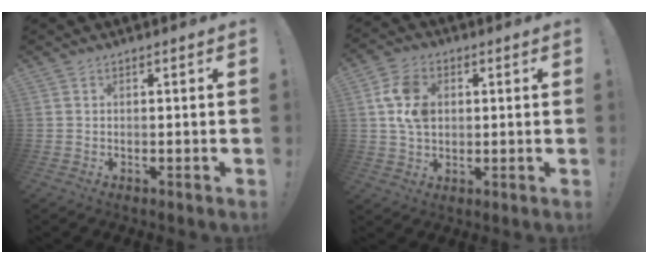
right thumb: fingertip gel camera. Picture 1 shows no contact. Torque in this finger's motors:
{"motor_torque": [0.70, 1.40, 0.15, 0.26, 0.01]}